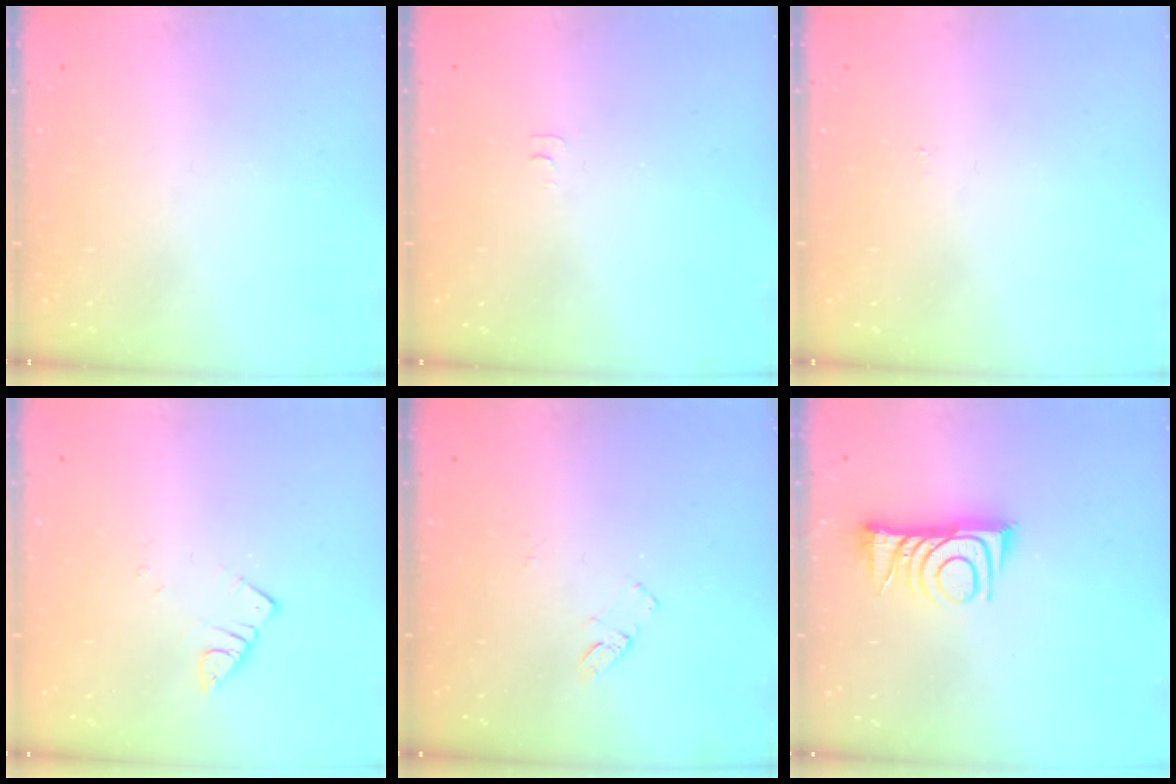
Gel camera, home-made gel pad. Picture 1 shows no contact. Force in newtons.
{"total": 4.6, "press": 4.5, "slide": 0.6}
{"total": 3.1, "press": 3.1, "slide": 0.4}
{"total": 2.5, "press": 2.5, "slide": 0.3}
{"total": 6.2, "press": 6.2, "slide": 0.5}
{"total": 10.3, "press": 10.3, "slide": 0.6}